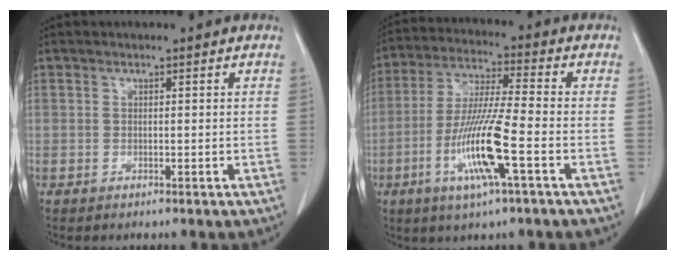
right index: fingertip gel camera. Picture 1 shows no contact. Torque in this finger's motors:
{"motor_torque": [1.74, -0.40, 0.99, 0.21]}